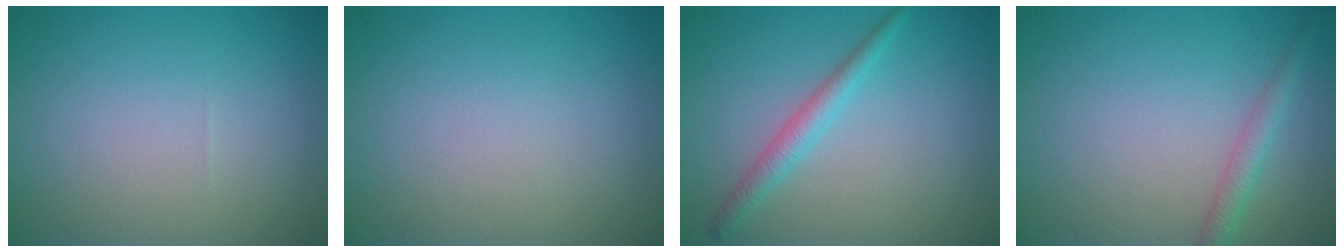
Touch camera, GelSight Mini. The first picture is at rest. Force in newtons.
{"total": 0.0}
{"total": 2.2, "press": 2.2, "slide": 0.1}
{"total": 2.0, "press": 2.0, "slide": 0.1}